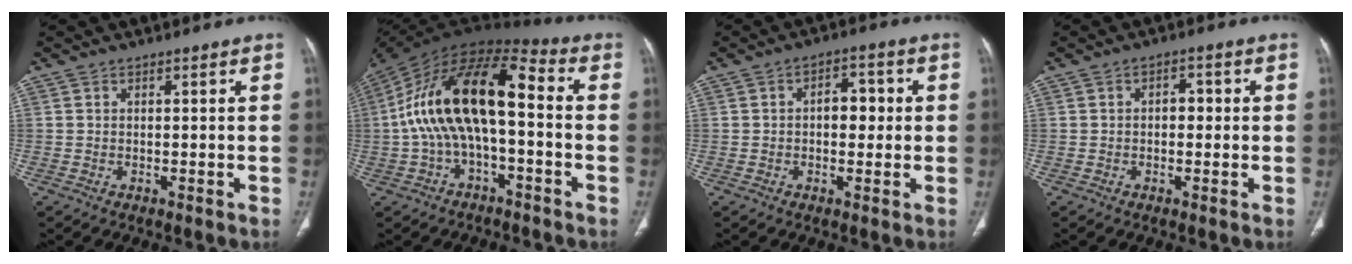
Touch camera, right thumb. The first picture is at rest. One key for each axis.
{"total": 18.7, "fx": -1.0, "fy": 8.5, "fz": 16.6, "tx": -0.305, "ty": 0.057, "tz": -0.026}
{"total": 5.8, "fx": 0.4, "fy": 3.6, "fz": 4.5, "tx": -0.044, "ty": 0.013, "tz": 0.002}
{"total": 3.1, "fx": 0.1, "fy": 2.0, "fz": 2.3, "tx": -0.024, "ty": 0.010, "tz": -0.001}